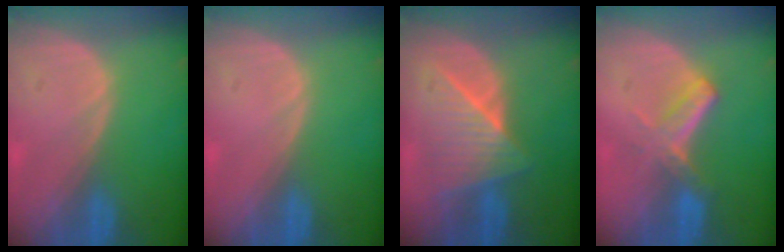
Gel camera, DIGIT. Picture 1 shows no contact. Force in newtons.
{"total": 0.0}
{"total": 7.0, "press": 7.0, "slide": 0.2}
{"total": 5.8, "press": 5.1, "slide": 2.9}